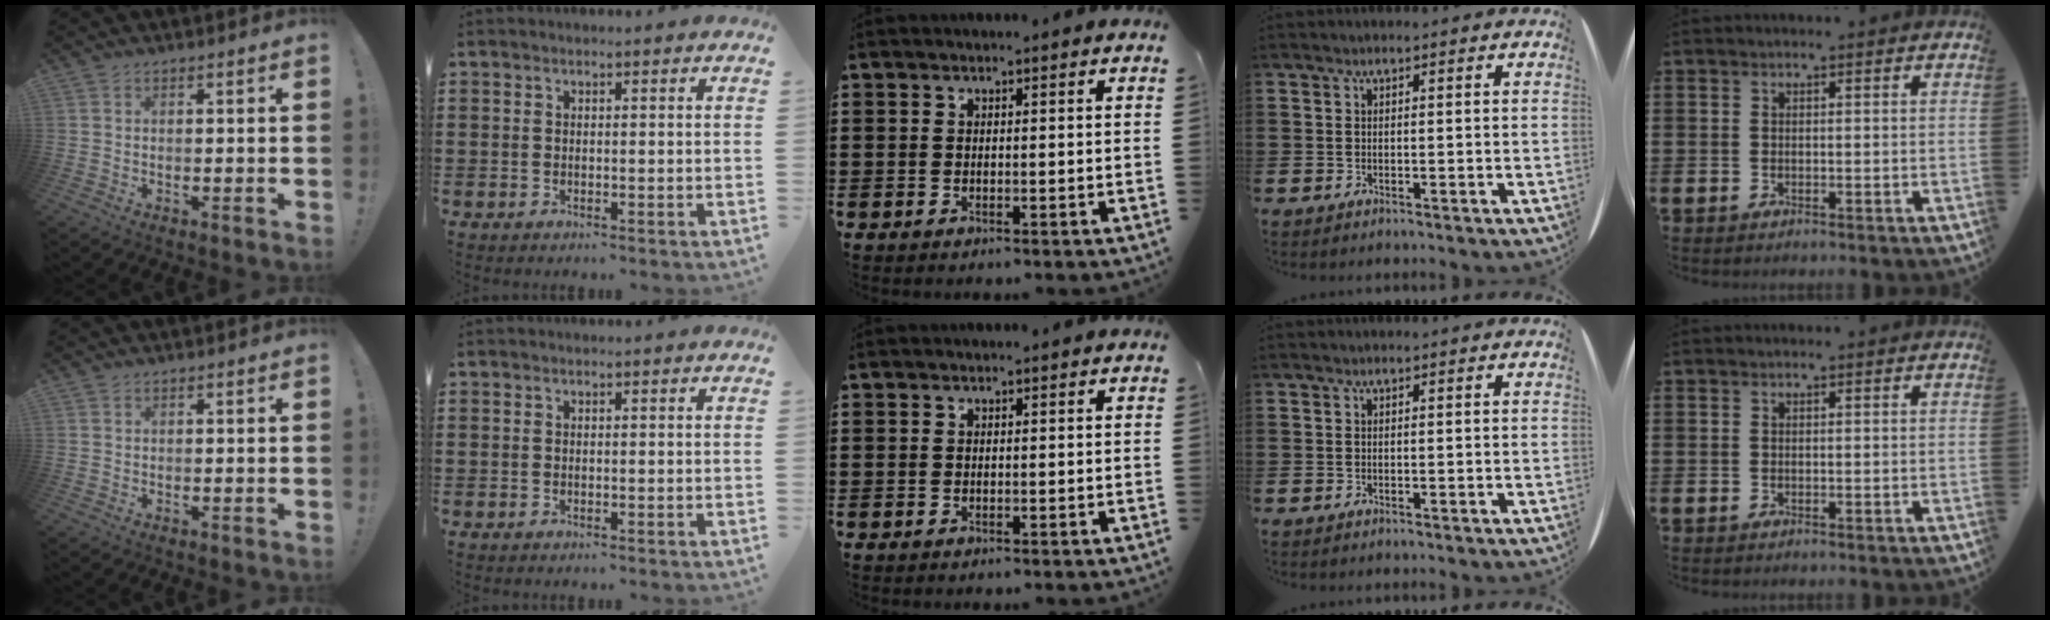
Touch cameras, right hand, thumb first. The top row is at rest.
{}